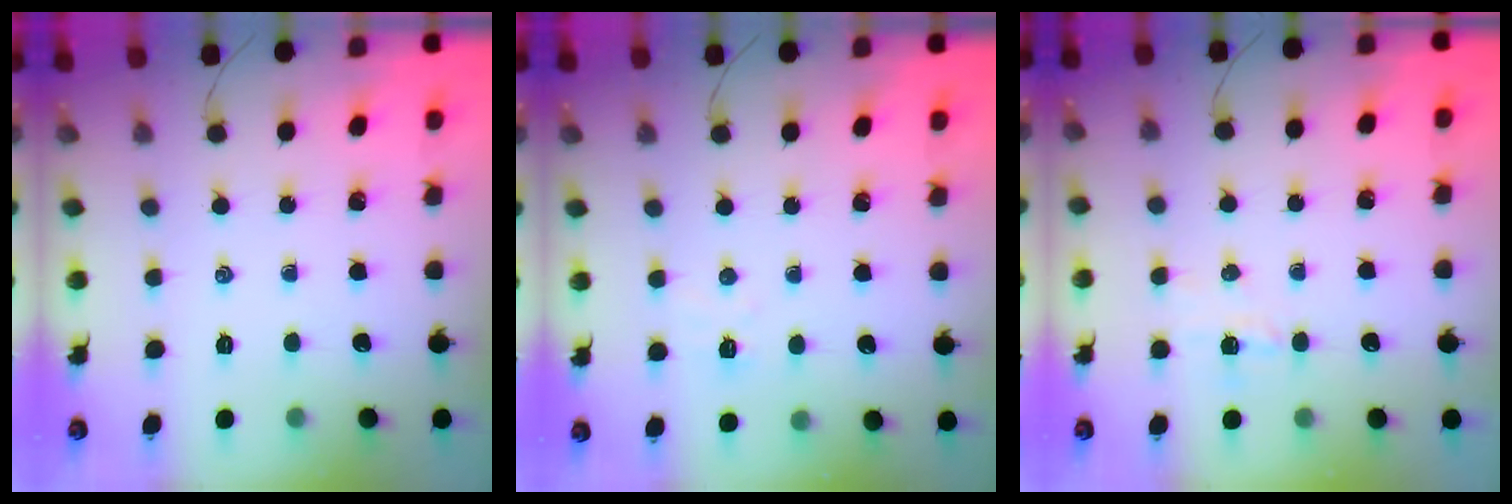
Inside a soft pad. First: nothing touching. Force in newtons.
{"total": 3.6, "press": 3.5, "slide": 0.8}
{"total": 3.7, "press": 3.5, "slide": 1.1}